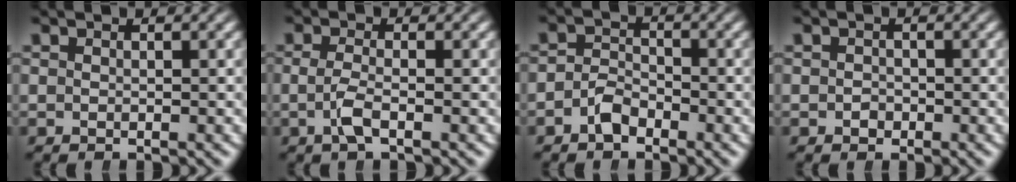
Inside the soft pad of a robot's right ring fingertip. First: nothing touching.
{"total": 1.8, "force": [-0.8, 0.3, 1.6], "torque": [-0.042, -0.015, -0.010]}
{"total": 2.2, "force": [-1.6, 1.4, 0.7], "torque": [-0.018, -0.010, -0.027]}
{"total": 0.6, "force": [-0.5, 0.3, -0.3], "torque": [0.003, -0.008, -0.005]}